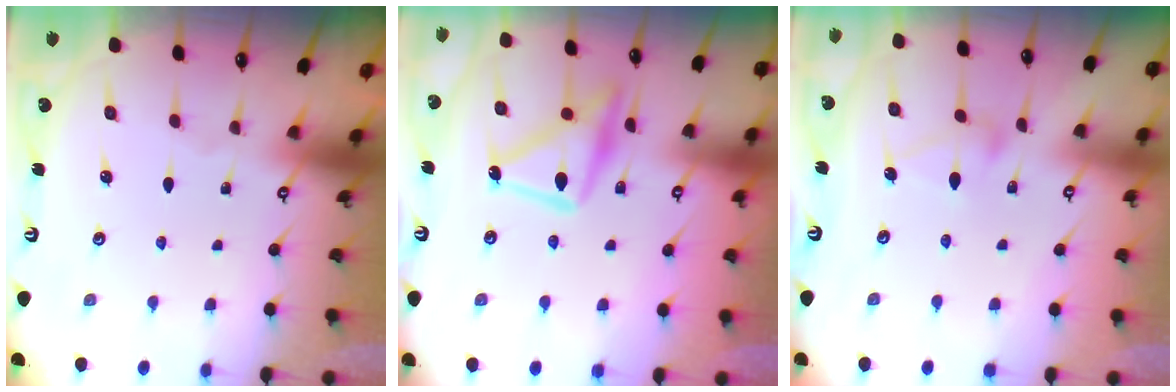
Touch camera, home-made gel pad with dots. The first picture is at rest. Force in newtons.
{"total": 15.2, "press": 15.2, "slide": 0.7}
{"total": 8.8, "press": 8.8, "slide": 0.2}